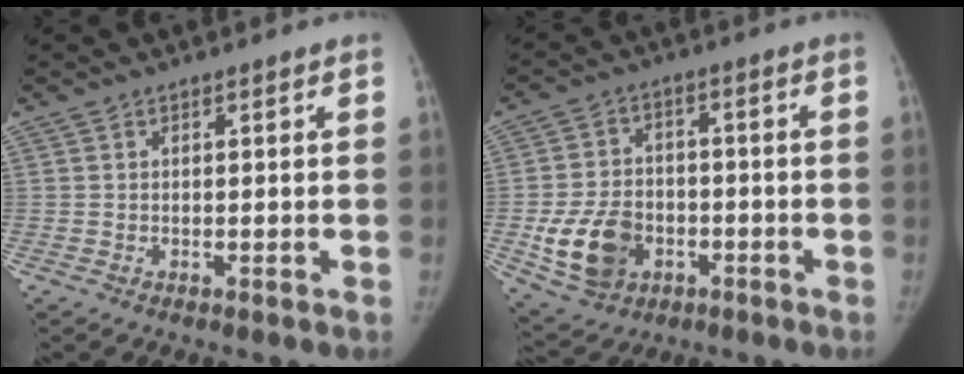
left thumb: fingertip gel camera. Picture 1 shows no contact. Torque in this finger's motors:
{"motor_torque": [-0.44, 0.68, 0.55, -0.50, 0.10]}